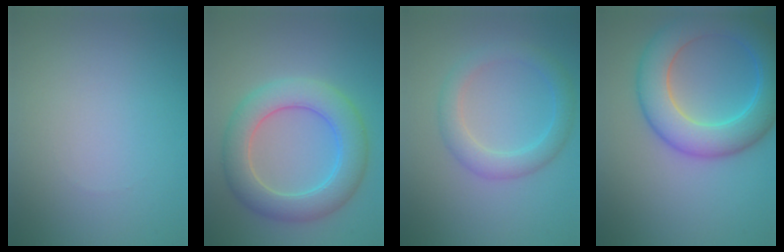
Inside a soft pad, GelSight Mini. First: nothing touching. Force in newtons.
{"total": 6.4, "press": 6.4, "slide": 0.2}
{"total": 3.2, "press": 3.2, "slide": 0.2}
{"total": 8.1, "press": 8.1, "slide": 0.4}